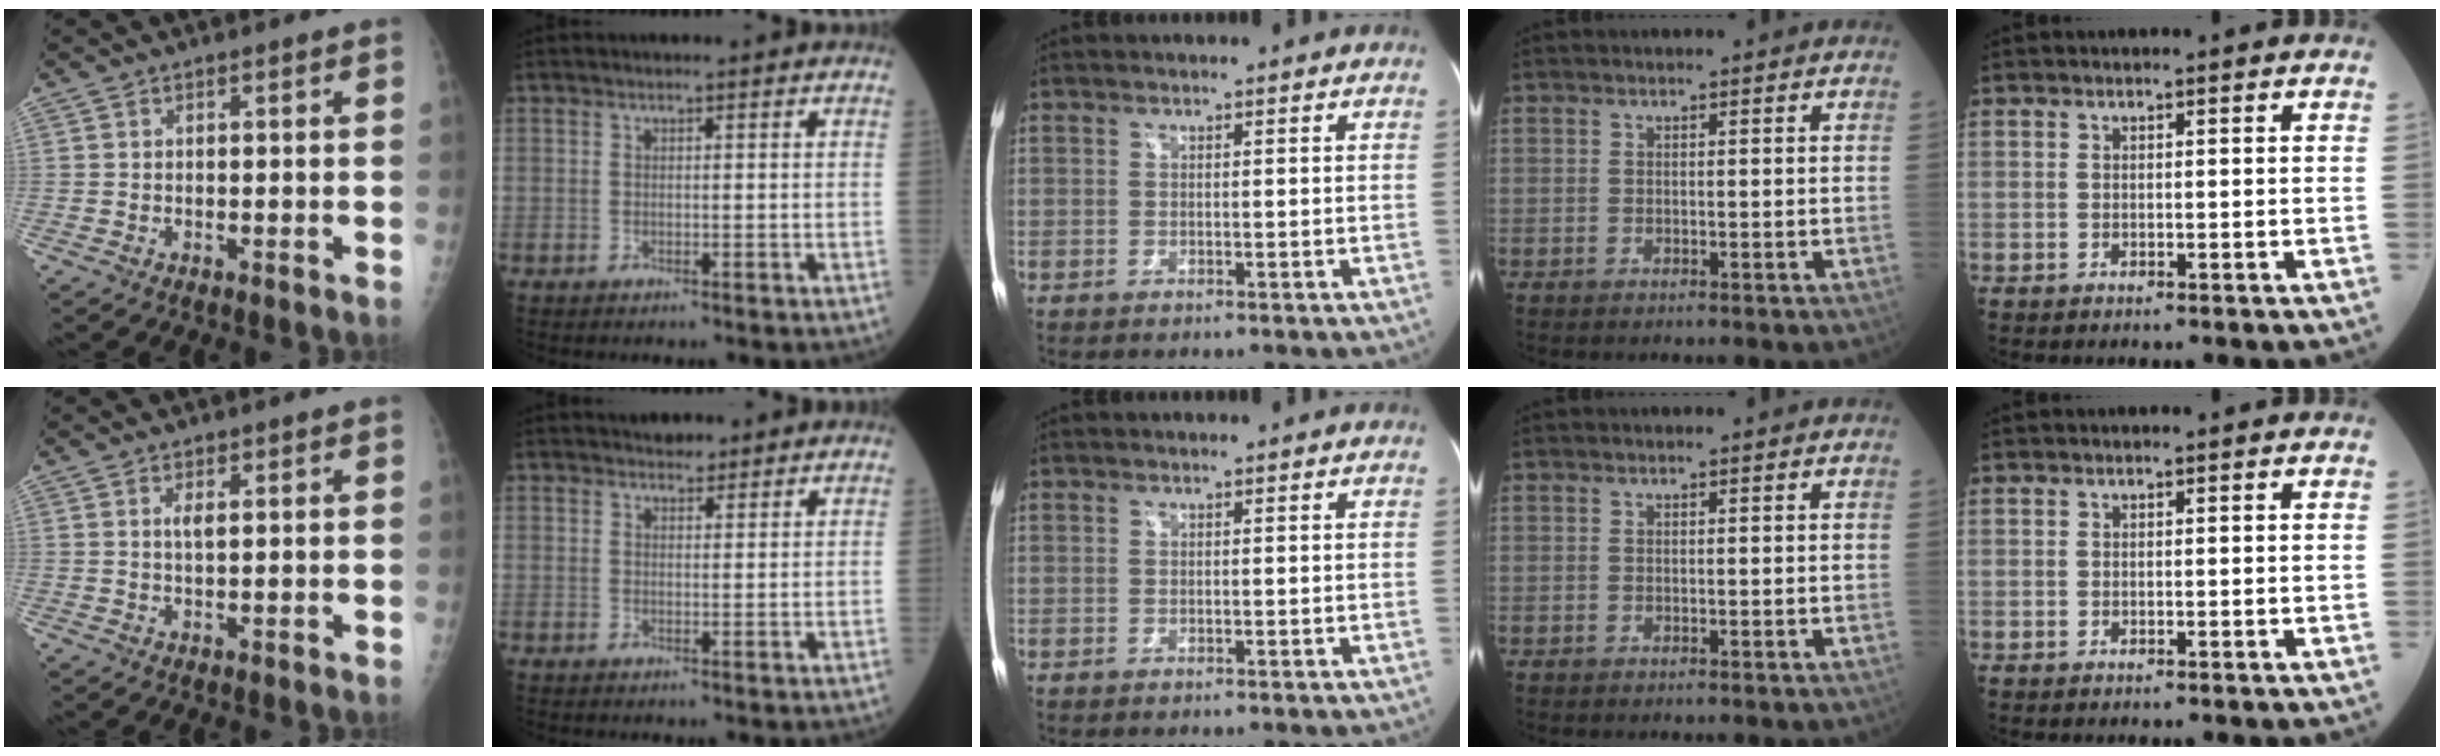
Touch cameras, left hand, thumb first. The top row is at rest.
{"thumb": {"total": 1.9, "force": [0.9, 0.8, 1.5], "torque": [-0.025, -0.003, 0.015]}, "index": {"total": 2.1, "force": [1.8, 0.9, 0.4], "torque": [-0.009, 0.004, 0.026]}}